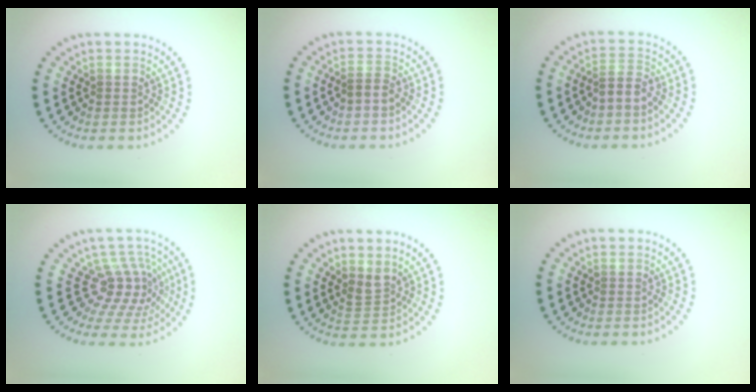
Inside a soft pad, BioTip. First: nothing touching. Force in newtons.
{"total": 1.2, "press": 1.1, "slide": 0.6}
{"total": 1.7, "press": 1.4, "slide": 0.9}
{"total": 4.1, "press": 2.8, "slide": 2.9}
{"total": 1.7, "press": 1.3, "slide": 1.1}
{"total": 0.0}